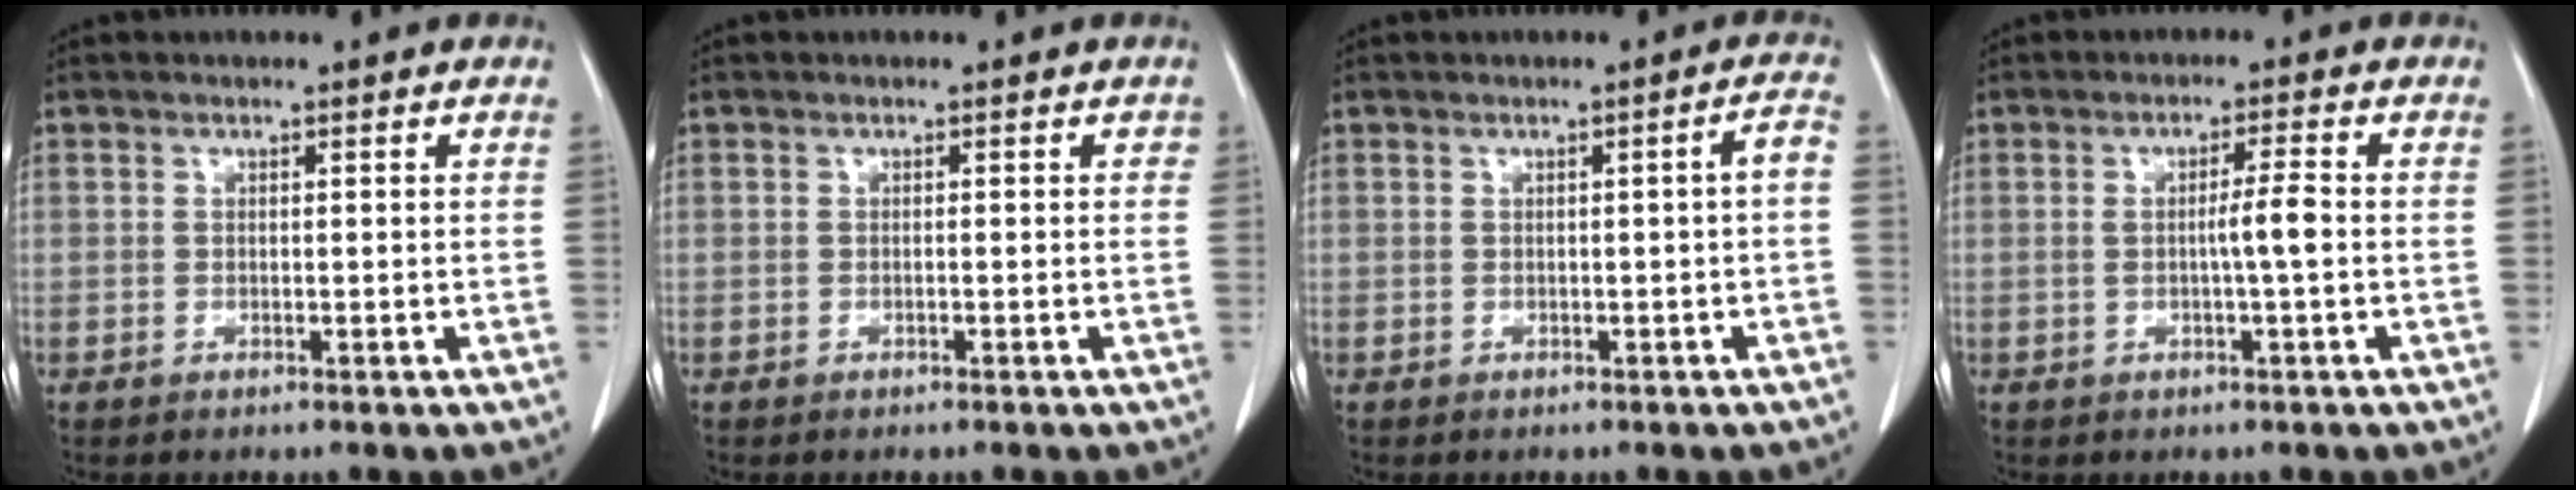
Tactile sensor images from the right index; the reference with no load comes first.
{"total": 0.0}
{"total": 2.1, "force": [-0.4, 0.0, 2.0], "torque": [-0.023, 0.005, -0.006]}
{"total": 3.5, "force": [-0.3, -0.3, 3.4], "torque": [-0.058, -0.001, -0.006]}